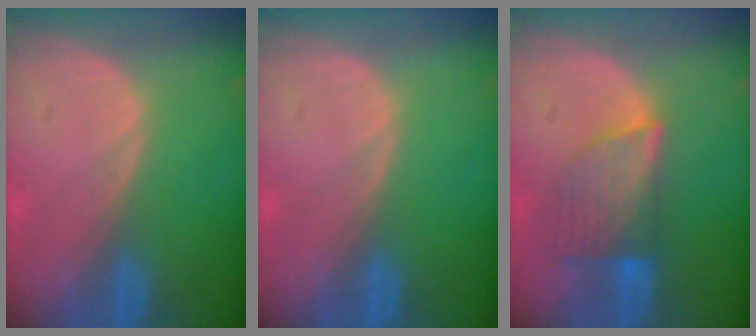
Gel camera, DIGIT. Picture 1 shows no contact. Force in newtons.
{"total": 0.0}
{"total": 7.2, "press": 6.5, "slide": 3.1}